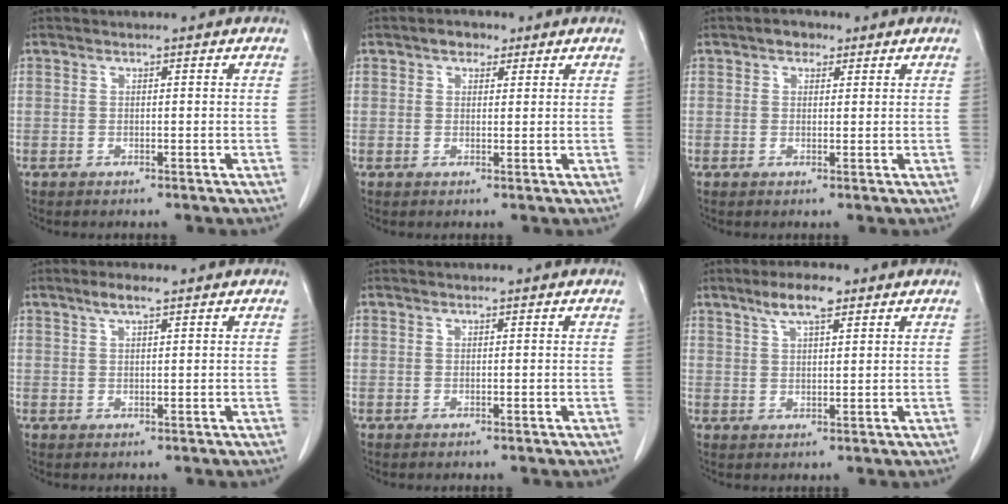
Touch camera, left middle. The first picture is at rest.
{"total": 2.4, "force": [1.5, 1.5, 1.1], "torque": [-0.018, 0.009, 0.020]}
{"total": 2.2, "force": [1.3, 1.4, 1.0], "torque": [-0.015, 0.008, 0.017]}
{"total": 2.6, "force": [1.7, 0.4, 1.9], "torque": [-0.040, 0.006, 0.032]}
{"total": 0.0}
{"total": 5.3, "force": [3.5, 1.2, 3.8], "torque": [-0.073, 0.008, 0.060]}